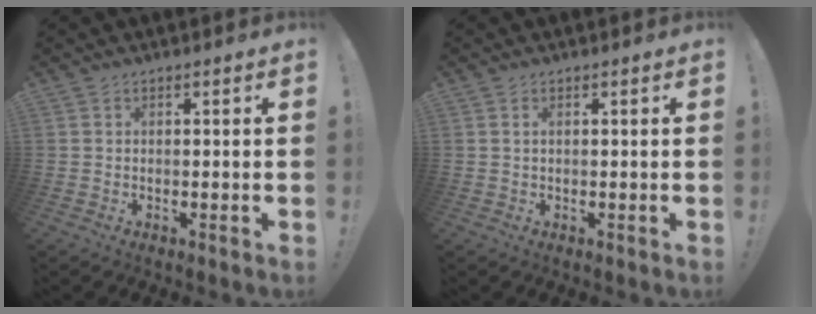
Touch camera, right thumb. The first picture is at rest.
{"total": 0.9, "force": [0.3, 0.4, 0.8], "torque": [-0.022, 0.005, 0.006]}